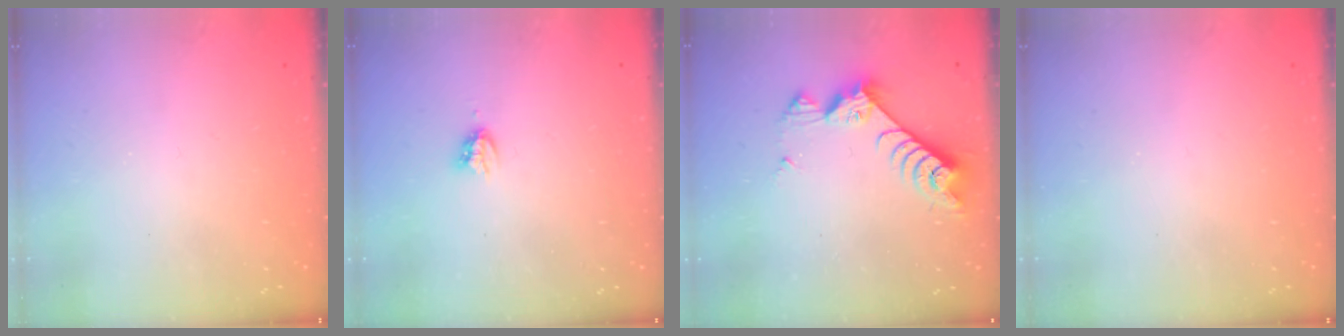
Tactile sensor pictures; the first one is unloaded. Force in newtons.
{"total": 4.0, "press": 4.0, "slide": 0.4}
{"total": 7.7, "press": 7.6, "slide": 1.2}
{"total": 0.0}